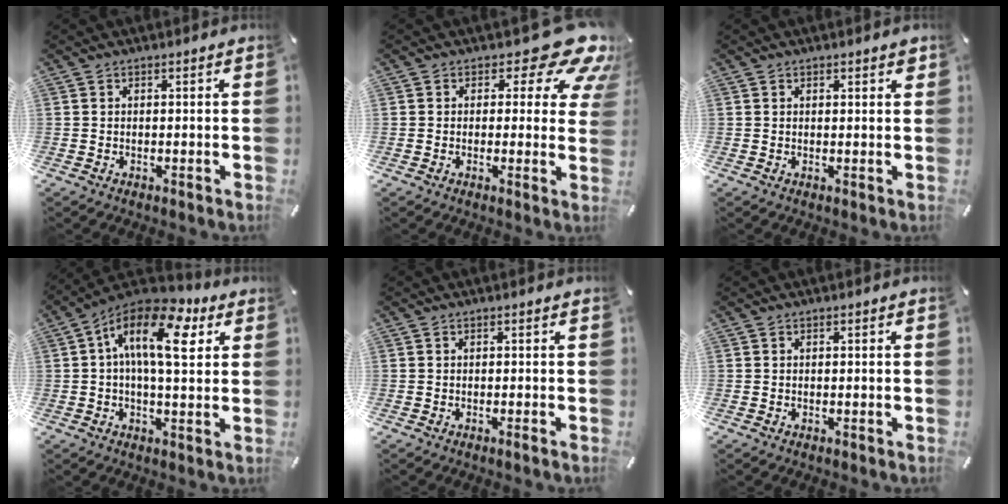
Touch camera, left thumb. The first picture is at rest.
{"total": 11.9, "force": [6.5, 5.7, 8.2], "torque": [-0.098, -0.049, 0.111]}
{"total": 1.0, "force": [0.7, 0.5, 0.5], "torque": [-0.002, -0.003, 0.011]}
{"total": 15.2, "force": [4.7, 6.8, 12.7], "torque": [-0.229, -0.017, 0.076]}
{"total": 1.1, "force": [-0.2, -0.1, 1.0], "torque": [-0.014, -0.005, -0.003]}
{"total": 0.0}